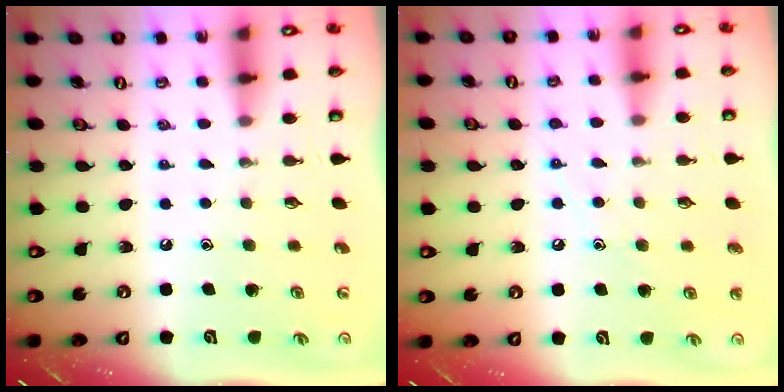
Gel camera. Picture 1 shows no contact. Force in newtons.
{"total": 7.2, "press": 7.1, "slide": 0.6}